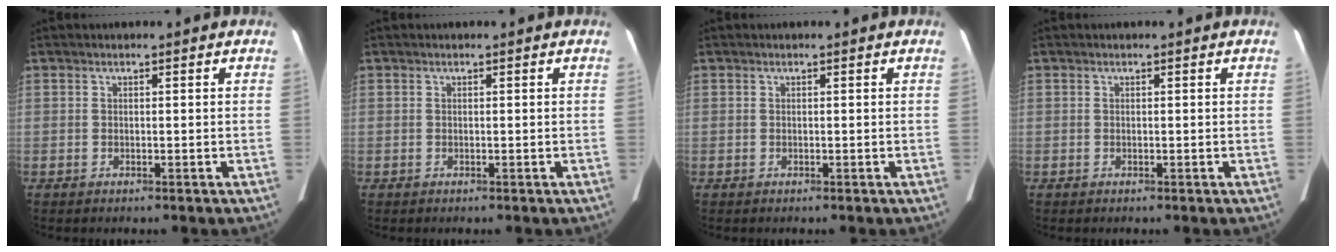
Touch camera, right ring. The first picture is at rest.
{"total": 0.0}
{"total": 0.0}
{"total": 0.0}